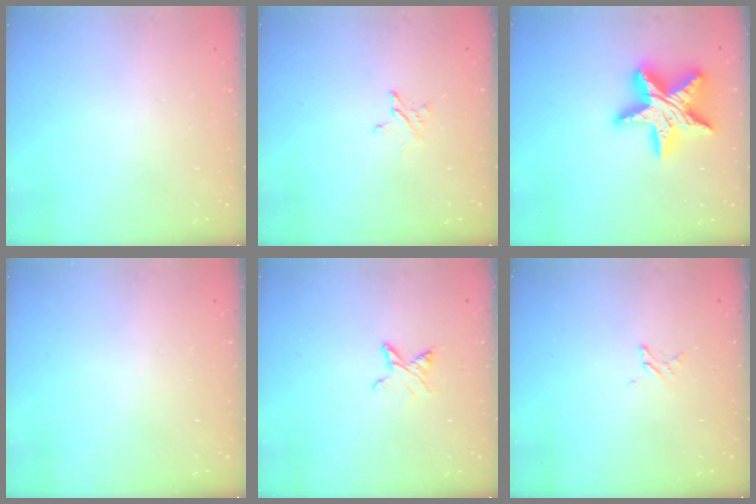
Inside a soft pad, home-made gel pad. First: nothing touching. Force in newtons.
{"total": 2.5, "press": 2.5, "slide": 0.1}
{"total": 21.2, "press": 21.1, "slide": 1.9}
{"total": 0.0}
{"total": 5.6, "press": 5.6, "slide": 0.8}
{"total": 1.2, "press": 1.2, "slide": 0.1}